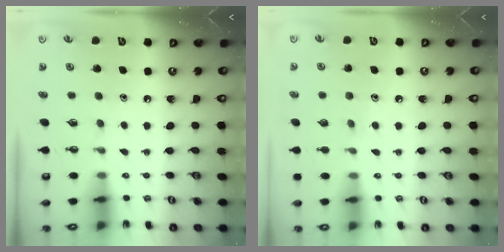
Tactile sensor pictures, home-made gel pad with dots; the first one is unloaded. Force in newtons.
{"total": 5.0, "press": 5.0, "slide": 0.6}